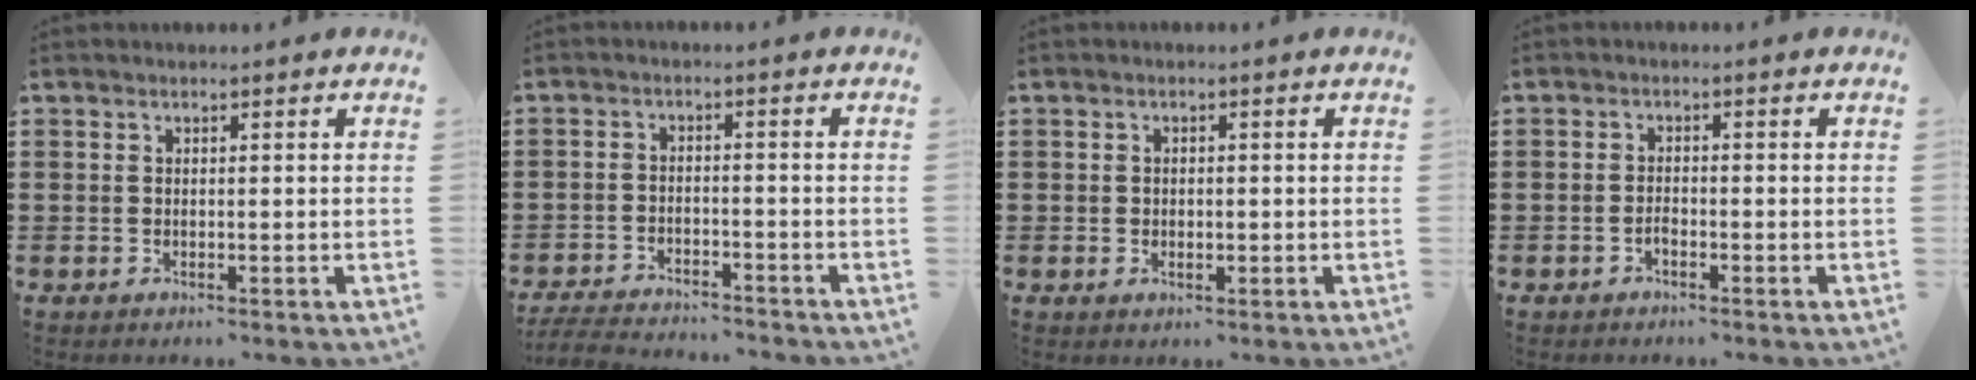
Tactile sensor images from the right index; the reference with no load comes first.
{"total": 4.6, "force": [-4.5, 0.1, 0.4], "torque": [-0.021, -0.006, -0.097]}
{"total": 1.0, "force": [-0.1, 0.8, 0.6], "torque": [-0.014, 0.004, -0.003]}
{"total": 1.1, "force": [-0.8, 0.4, 0.5], "torque": [-0.013, -0.003, -0.015]}